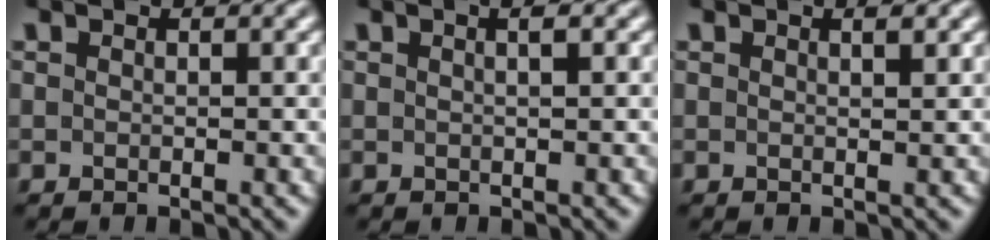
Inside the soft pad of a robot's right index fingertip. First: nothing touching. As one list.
[{"total": 1.3, "force": [0.4, -0.2, 1.3], "torque": [-0.011, 0.007, 0.004]}, {"total": 1.0, "force": [0.5, -0.4, 0.8], "torque": [-0.015, -0.003, 0.010]}]